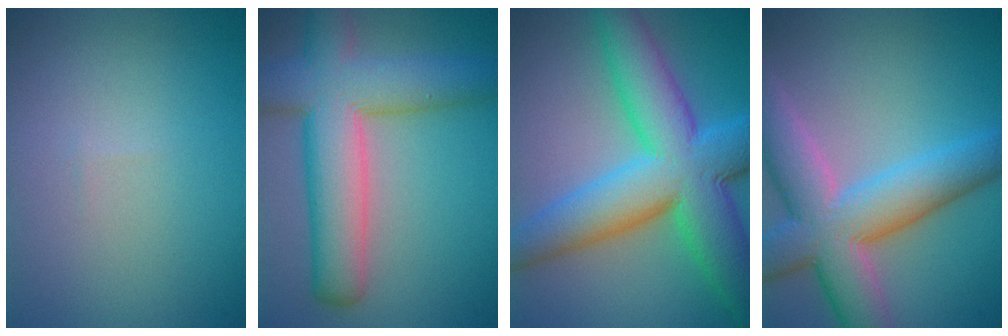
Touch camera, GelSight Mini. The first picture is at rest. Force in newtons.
{"total": 9.4, "press": 9.4, "slide": 0.4}
{"total": 11.9, "press": 11.9, "slide": 0.3}
{"total": 9.7, "press": 9.7, "slide": 0.7}